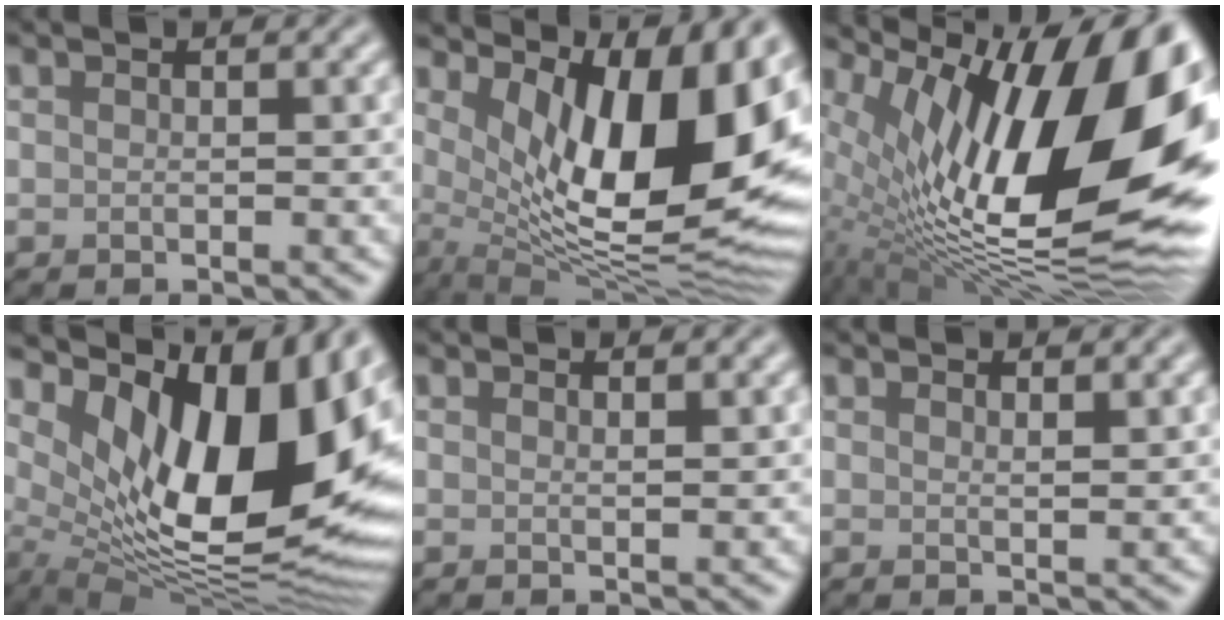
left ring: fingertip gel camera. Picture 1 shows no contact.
{"total": 13.1, "force": [3.5, 5.1, 11.5], "torque": [-0.157, -0.021, 0.064]}
{"total": 18.9, "force": [4.7, 8.0, 16.5], "torque": [-0.257, 0.014, 0.071]}
{"total": 15.5, "force": [4.3, 7.0, 13.1], "torque": [-0.191, -0.014, 0.076]}
{"total": 0.7, "force": [0.6, 0.1, 0.3], "torque": [-0.002, -0.001, 0.010]}
{"total": 1.0, "force": [0.8, 0.2, 0.5], "torque": [-0.004, -0.001, 0.014]}